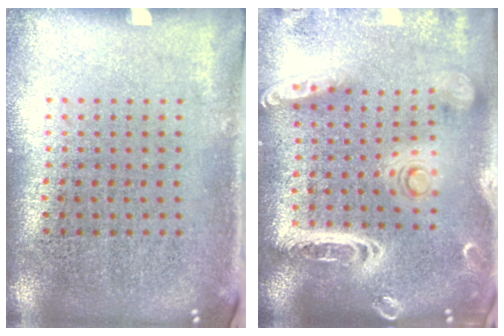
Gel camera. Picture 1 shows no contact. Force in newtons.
{"total": 2.9, "press": 2.5, "slide": 1.6}